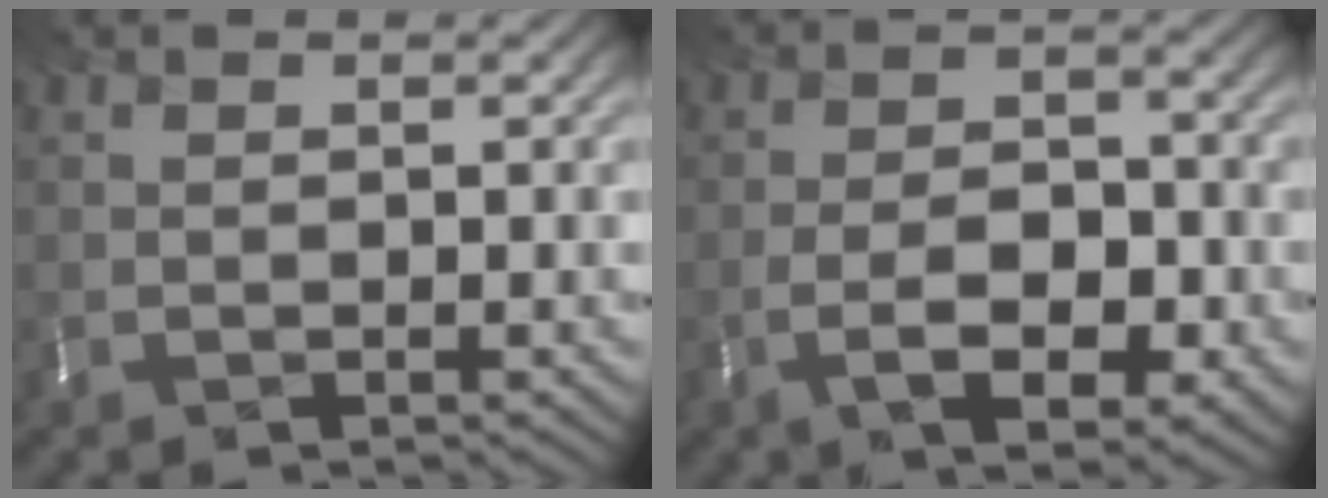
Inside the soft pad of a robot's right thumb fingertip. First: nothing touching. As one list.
[{"total": 6.1, "force": [-3.4, 2.8, 4.4], "torque": [-0.065, -0.011, -0.070]}]